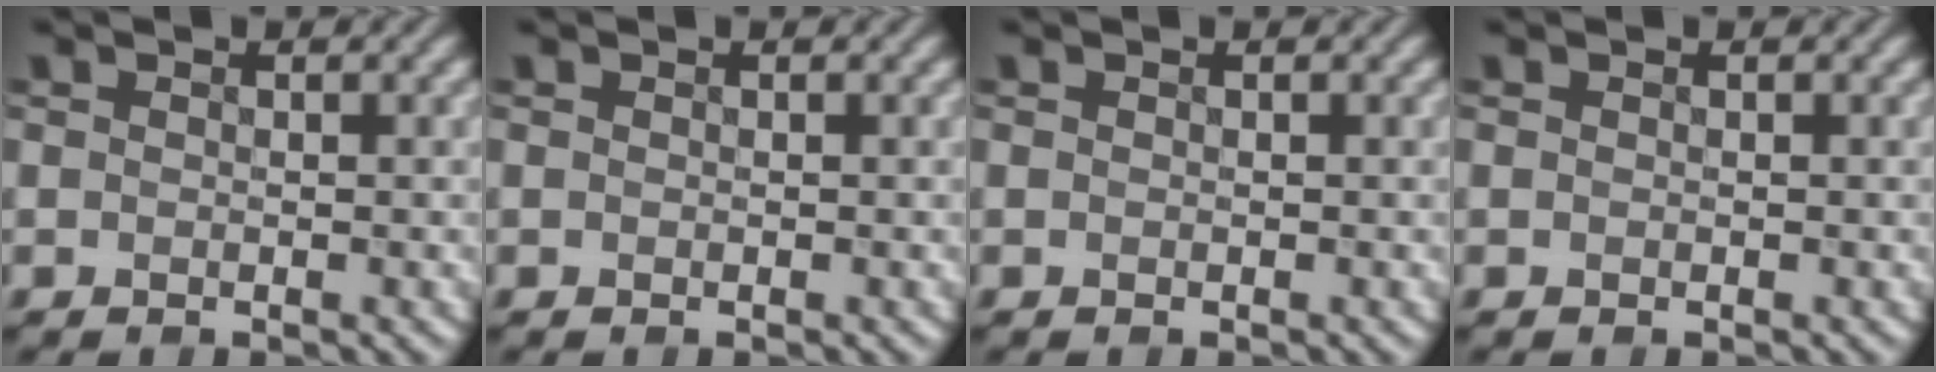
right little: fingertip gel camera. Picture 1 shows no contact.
{"total": 0.0}
{"total": 0.0}
{"total": 0.0}